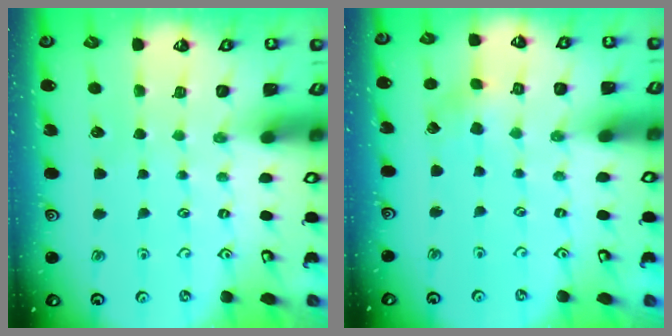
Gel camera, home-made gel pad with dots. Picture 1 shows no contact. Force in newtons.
{"total": 2.1, "press": 2.1, "slide": 0.2}